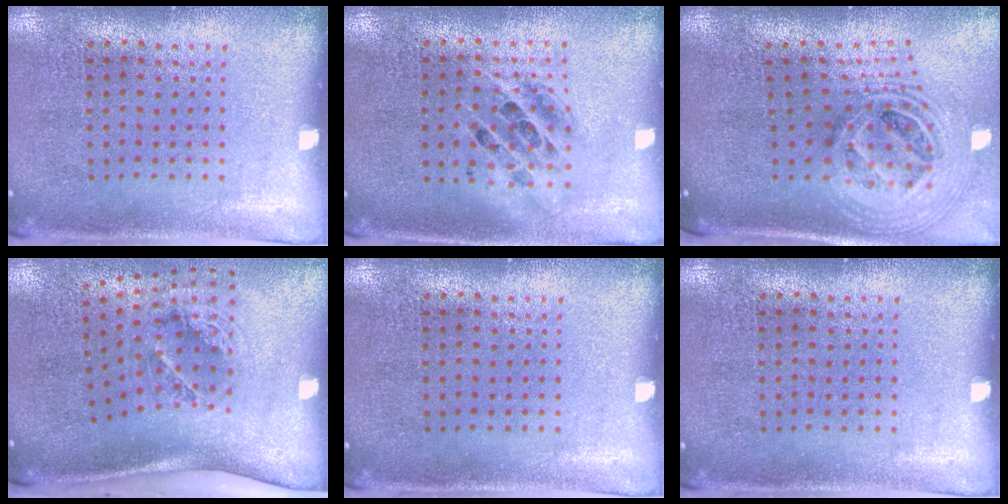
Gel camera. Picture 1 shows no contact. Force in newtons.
{"total": 1.3, "press": 1.2, "slide": 0.7}
{"total": 2.6, "press": 1.9, "slide": 1.9}
{"total": 2.0, "press": 1.3, "slide": 1.5}
{"total": 0.0}
{"total": 0.0}